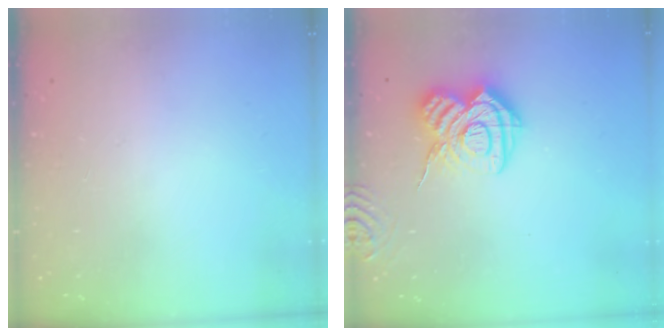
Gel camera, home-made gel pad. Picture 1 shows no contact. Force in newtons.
{"total": 14.5, "press": 14.4, "slide": 1.4}